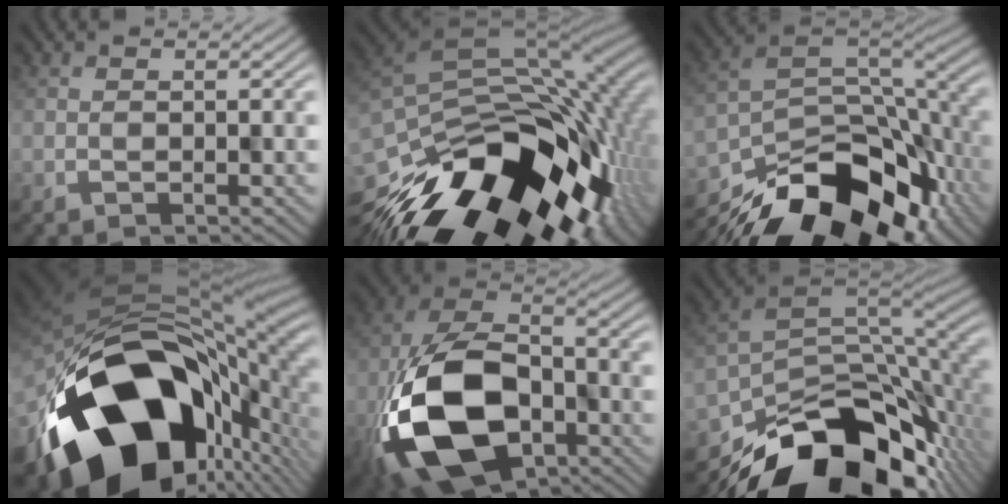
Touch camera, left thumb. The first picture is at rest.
{"total": 19.2, "force": [-8.9, 10.6, 13.3], "torque": [-0.260, -0.031, -0.132]}
{"total": 16.3, "force": [-10.5, 7.7, 9.8], "torque": [-0.189, -0.038, -0.163]}
{"total": 19.8, "force": [-6.7, 12.6, 13.8], "torque": [-0.255, -0.050, -0.088]}
{"total": 18.2, "force": [-6.8, 11.2, 12.6], "torque": [-0.288, -0.044, -0.128]}
{"total": 16.2, "force": [-9.6, 8.1, 10.2], "torque": [-0.158, -0.036, -0.151]}